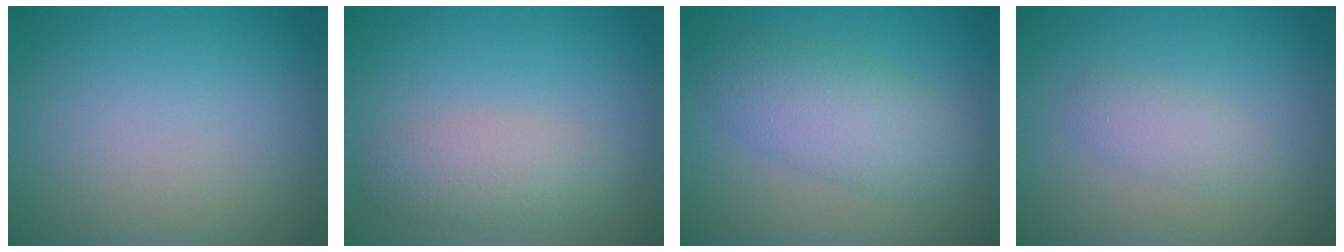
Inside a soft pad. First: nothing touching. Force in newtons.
{"total": 3.0, "press": 3.0, "slide": 0.2}
{"total": 4.8, "press": 4.8, "slide": 0.0}
{"total": 2.4, "press": 2.4, "slide": 0.2}